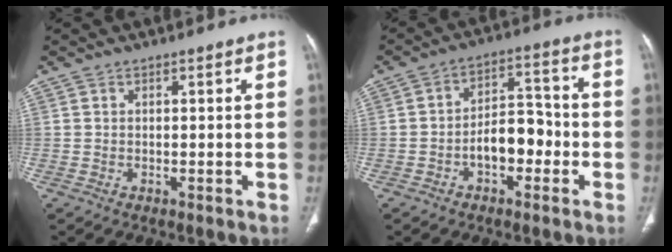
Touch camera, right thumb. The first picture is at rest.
{"total": 8.6, "force": [-2.8, 5.2, 6.2], "torque": [-0.074, 0.041, -0.051]}